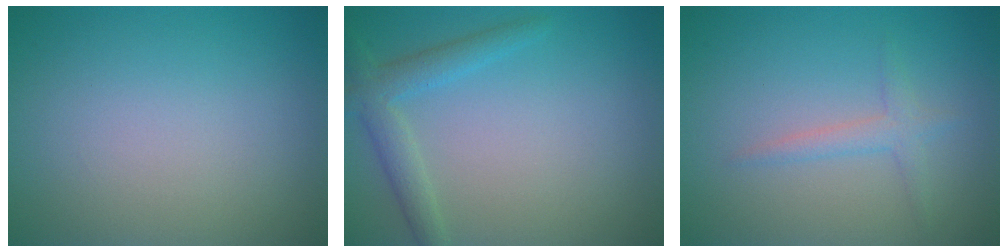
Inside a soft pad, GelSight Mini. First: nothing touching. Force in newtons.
{"total": 2.7, "press": 2.7, "slide": 0.1}
{"total": 1.7, "press": 1.7, "slide": 0.0}